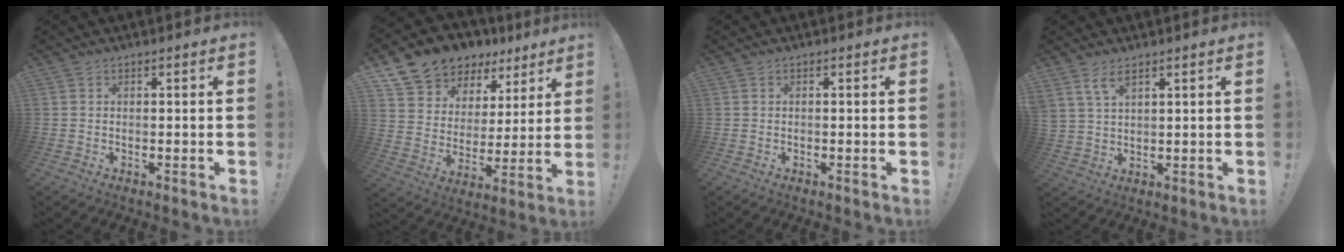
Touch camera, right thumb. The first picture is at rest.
{"total": 9.9, "force": [7.6, 6.1, 1.7], "torque": [-0.043, -0.070, 0.147]}
{"total": 0.0}
{"total": 4.8, "force": [3.2, 1.6, 3.2], "torque": [-0.063, -0.011, 0.061]}